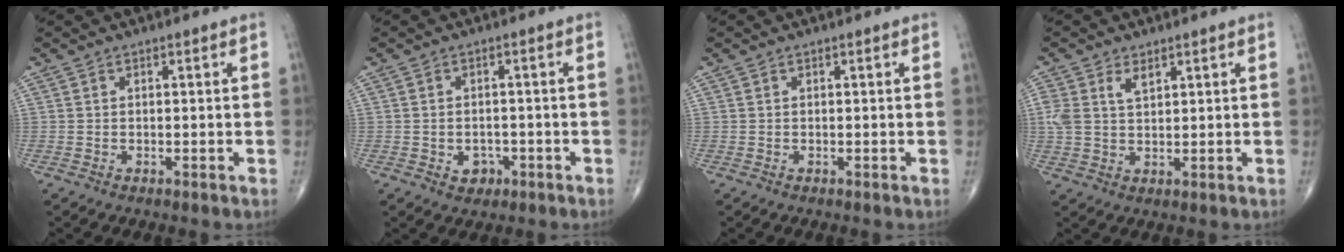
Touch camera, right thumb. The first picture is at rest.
{"total": 3.1, "force": [-1.2, 2.4, 1.4], "torque": [-0.003, 0.007, -0.012]}
{"total": 0.0}
{"total": 5.1, "force": [2.2, 2.9, 3.5], "torque": [-0.072, 0.000, 0.048]}